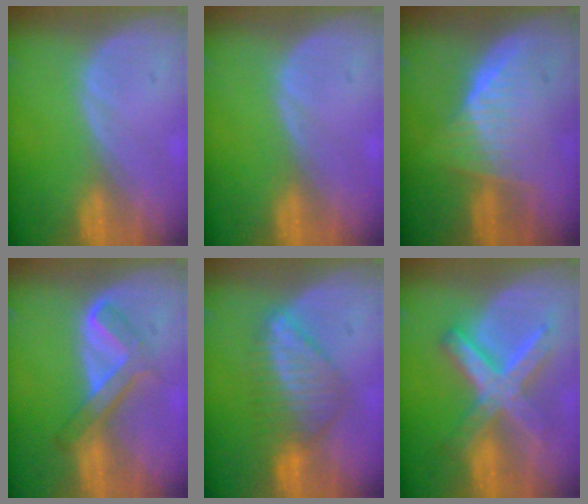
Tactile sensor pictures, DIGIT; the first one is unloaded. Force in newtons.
{"total": 0.0}
{"total": 6.4, "press": 6.2, "slide": 1.8}
{"total": 6.0, "press": 5.3, "slide": 2.8}
{"total": 6.5, "press": 6.4, "slide": 0.8}
{"total": 8.8, "press": 8.8, "slide": 0.7}